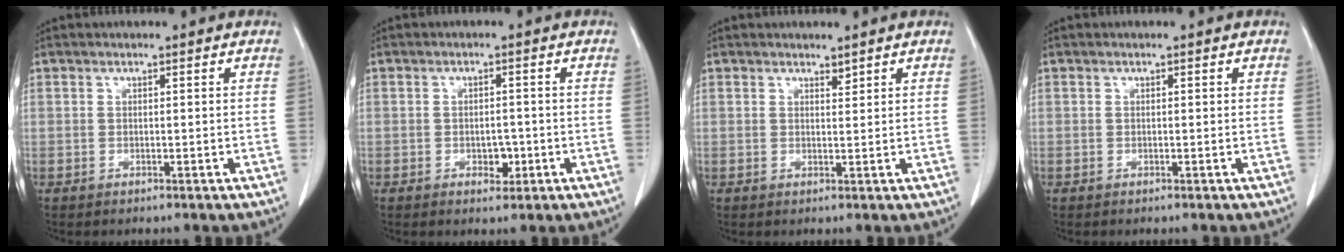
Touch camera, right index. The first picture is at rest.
{"total": 2.7, "force": [-1.0, 1.6, 1.9], "torque": [-0.029, 0.004, -0.007]}
{"total": 0.9, "force": [0.8, 0.1, 0.3], "torque": [-0.008, -0.006, 0.014]}
{"total": 0.0}